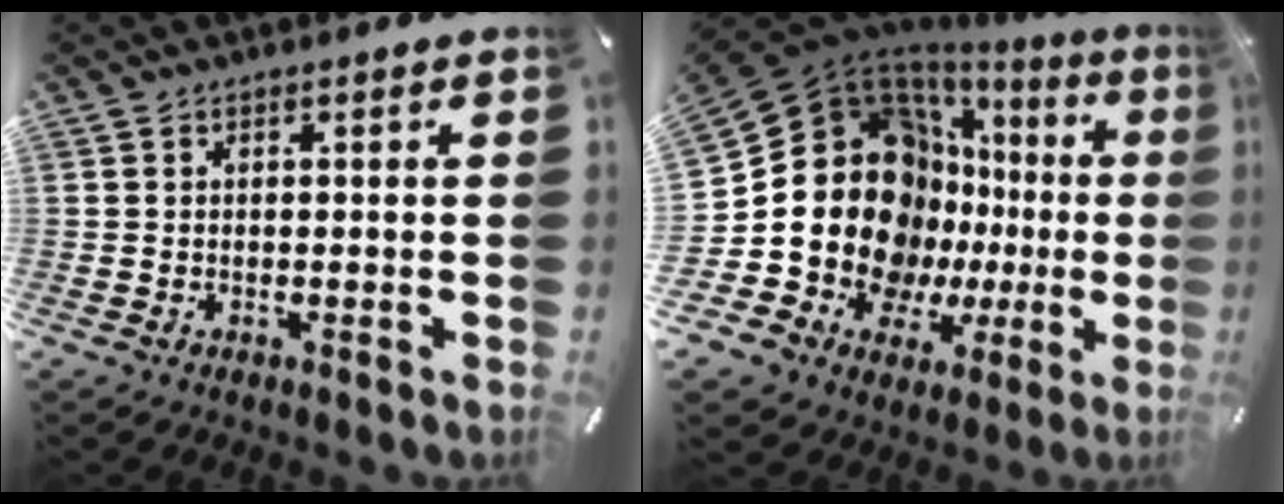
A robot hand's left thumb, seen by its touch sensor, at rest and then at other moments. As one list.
[{"total": 23.1, "force": [0.9, 17.8, 14.8], "torque": [-0.255, -0.043, 0.048]}]